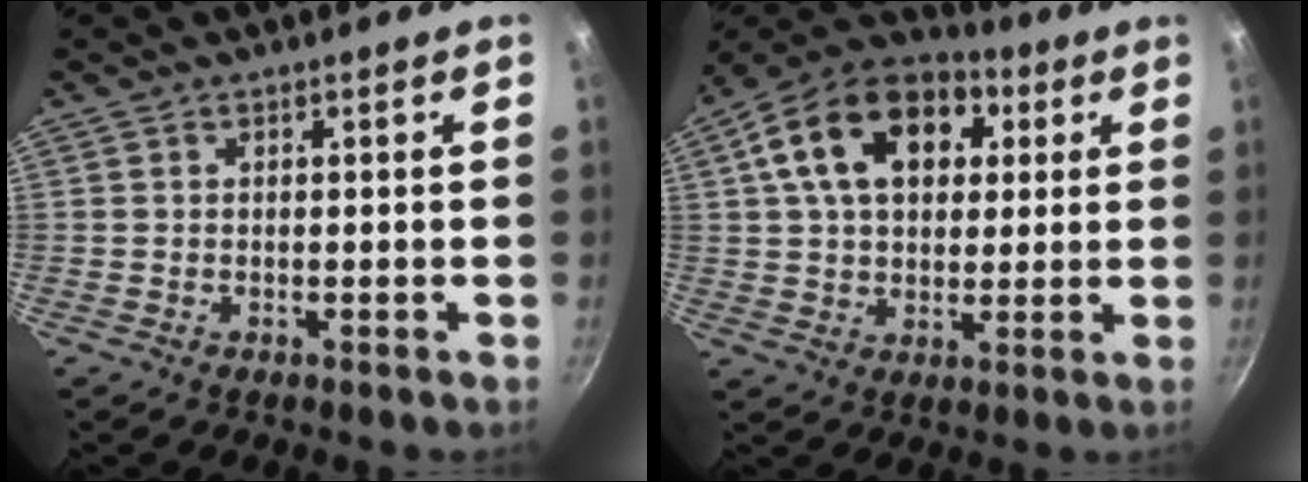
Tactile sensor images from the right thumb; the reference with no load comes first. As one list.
[{"total": 19.1, "force": [5.7, 12.9, 12.9], "torque": [-0.204, 0.016, 0.080]}]